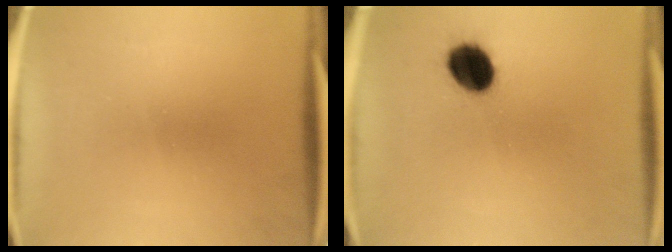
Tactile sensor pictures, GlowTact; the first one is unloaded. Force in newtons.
{"total": 9.4}